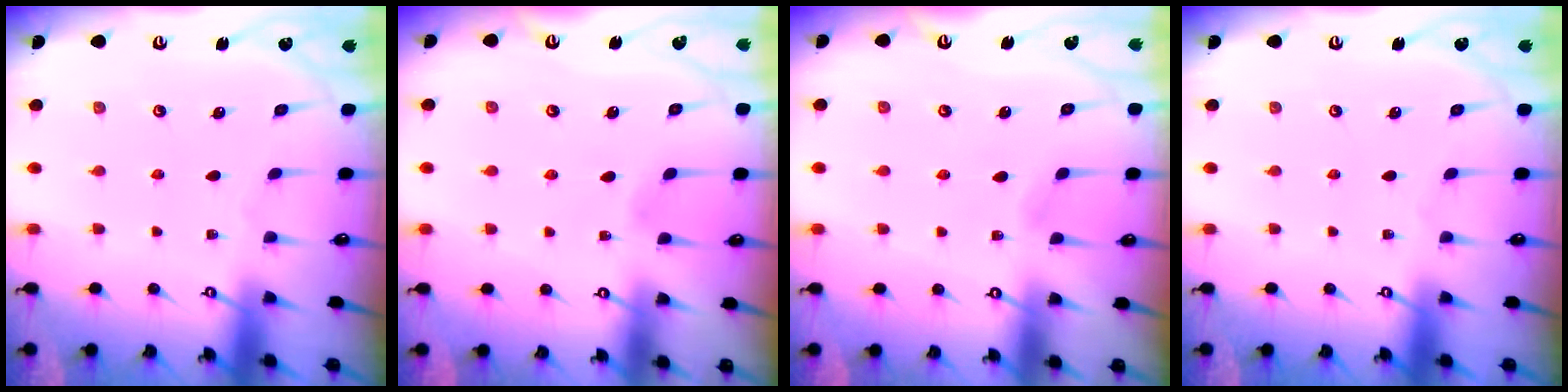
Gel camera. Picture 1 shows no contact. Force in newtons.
{"total": 3.6, "press": 3.6, "slide": 0.4}
{"total": 4.4, "press": 4.4, "slide": 0.4}
{"total": 0.0}